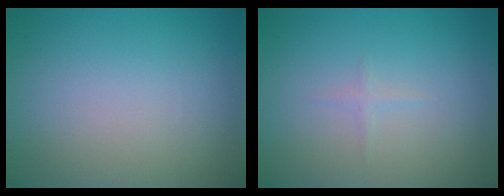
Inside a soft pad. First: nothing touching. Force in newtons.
{"total": 0.6, "press": 0.6, "slide": 0.0}